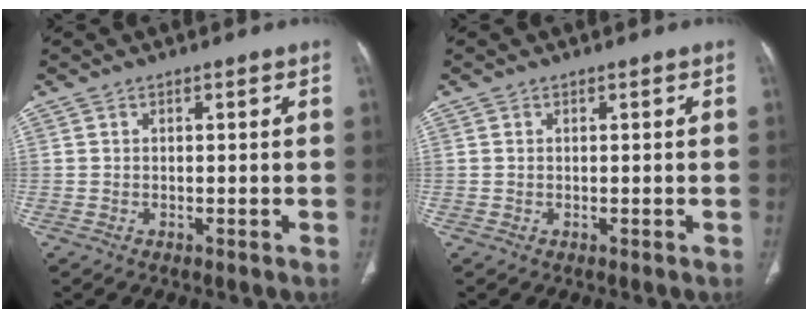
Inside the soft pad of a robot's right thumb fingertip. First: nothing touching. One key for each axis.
{"total": 0.0}